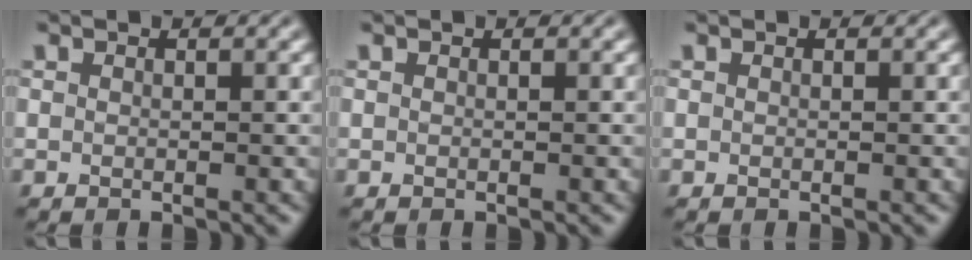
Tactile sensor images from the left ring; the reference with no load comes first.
{"total": 0.0}
{"total": 0.0}